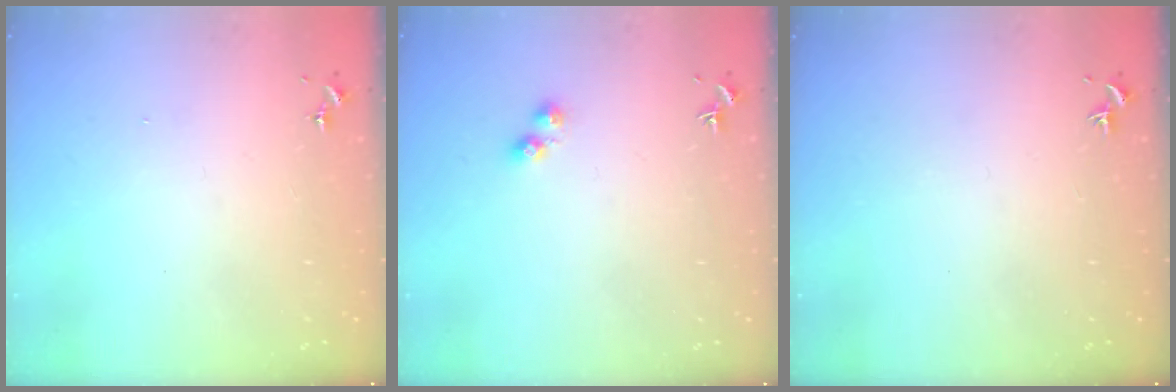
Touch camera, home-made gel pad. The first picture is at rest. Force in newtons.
{"total": 2.2, "press": 2.2, "slide": 0.6}
{"total": 0.0}